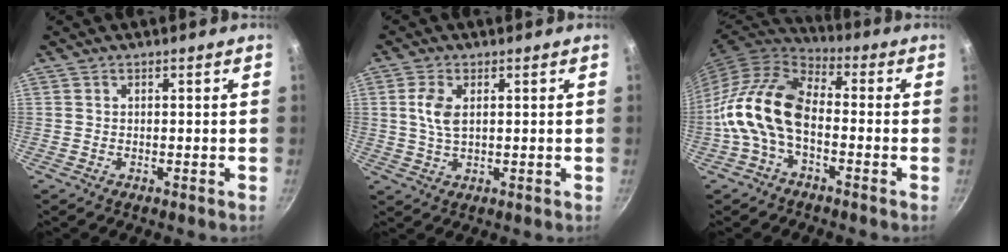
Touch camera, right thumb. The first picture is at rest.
{"total": 5.0, "force": [1.1, 2.7, 4.1], "torque": [-0.084, 0.000, 0.022]}
{"total": 13.9, "force": [-3.3, 8.2, 10.8], "torque": [-0.199, 0.040, -0.079]}